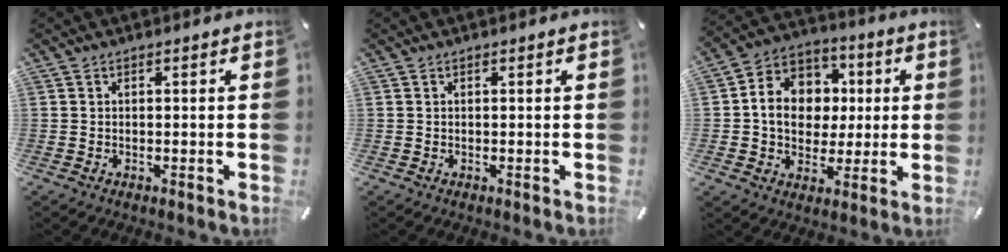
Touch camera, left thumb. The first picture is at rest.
{"total": 0.0}
{"total": 12.1, "force": [0.1, 10.8, 5.3], "torque": [-0.100, 0.013, 0.005]}